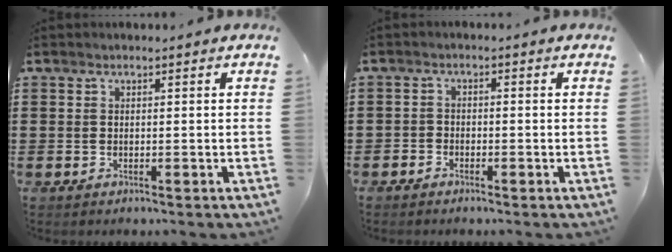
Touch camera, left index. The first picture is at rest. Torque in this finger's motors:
{"motor_torque": [-0.21, -0.04, -0.02, -0.01]}